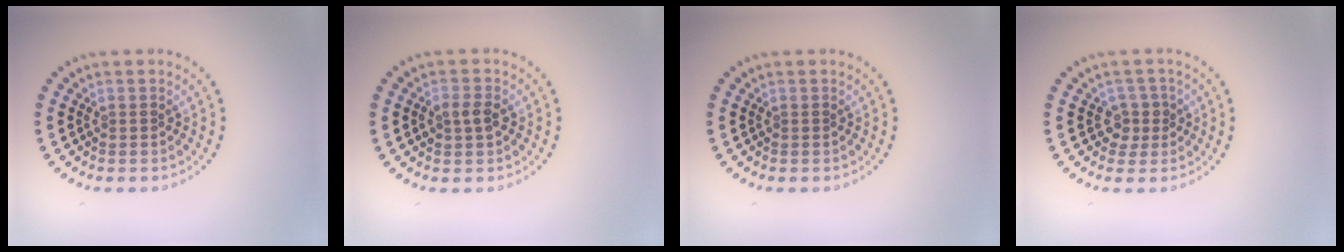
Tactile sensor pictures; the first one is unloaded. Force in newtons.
{"total": 1.7, "press": 1.7, "slide": 0.1}
{"total": 0.0}
{"total": 1.6, "press": 1.3, "slide": 0.9}